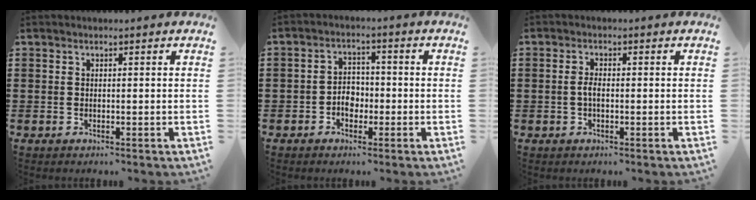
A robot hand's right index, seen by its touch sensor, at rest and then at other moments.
{"total": 3.5, "force": [-1.3, 2.6, 2.0], "torque": [-0.042, 0.006, -0.025]}
{"total": 1.9, "force": [-0.5, 0.7, 1.7], "torque": [-0.041, -0.003, -0.011]}